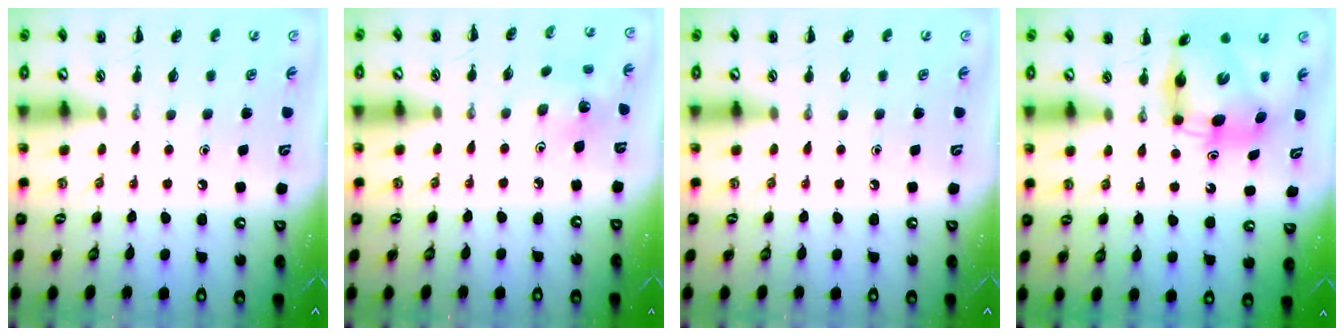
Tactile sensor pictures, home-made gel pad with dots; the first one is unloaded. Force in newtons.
{"total": 2.1, "press": 2.0, "slide": 0.7}
{"total": 0.0}
{"total": 7.6, "press": 7.3, "slide": 2.1}